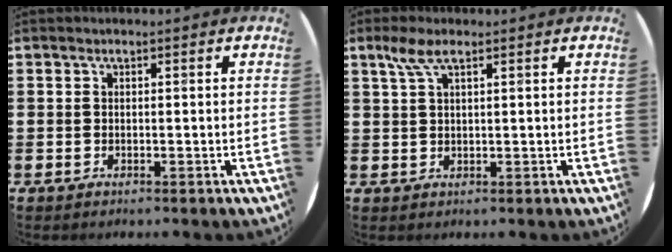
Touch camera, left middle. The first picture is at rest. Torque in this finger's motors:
{"motor_torque": [0.30, -0.26, 0.09, 0.05]}